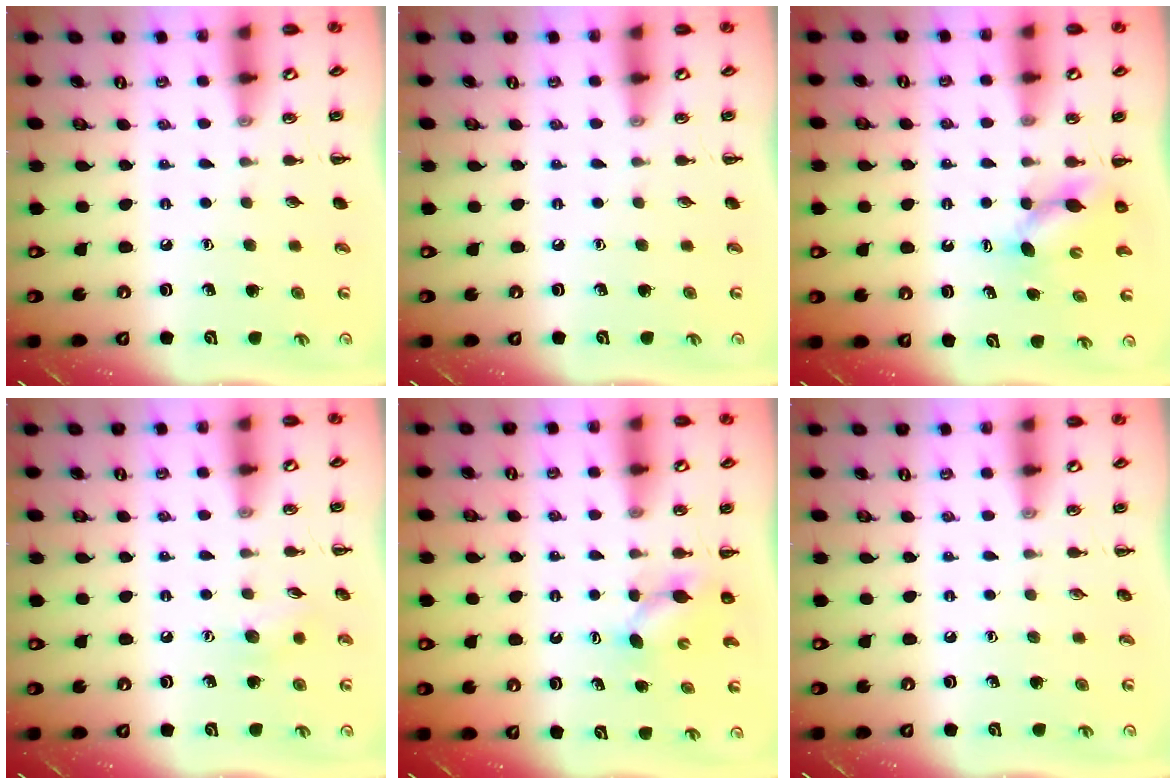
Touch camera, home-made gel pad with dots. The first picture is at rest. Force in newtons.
{"total": 0.0}
{"total": 4.5, "press": 4.4, "slide": 0.6}
{"total": 6.3, "press": 6.1, "slide": 1.7}
{"total": 4.0, "press": 3.8, "slide": 1.1}
{"total": 0.0}